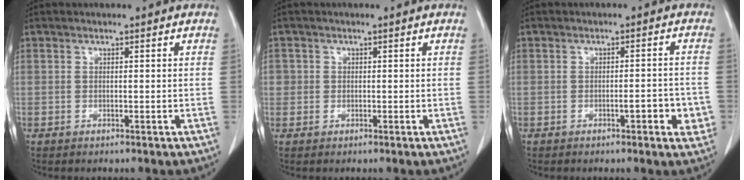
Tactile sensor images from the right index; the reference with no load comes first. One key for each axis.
{"total": 1.4, "fx": -0.2, "fy": 1.3, "fz": 0.2, "tx": 0.007, "ty": 0.005, "tz": -0.005}
{"total": 4.3, "fx": -1.7, "fy": 1.1, "fz": 3.8, "tx": -0.045, "ty": 0.004, "tz": -0.019}